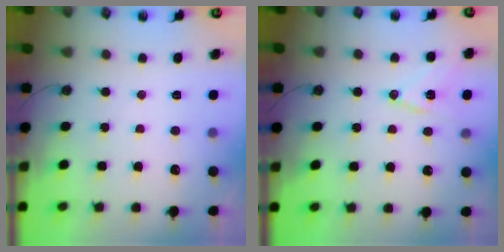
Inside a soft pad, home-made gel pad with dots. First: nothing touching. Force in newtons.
{"total": 10.6, "press": 10.2, "slide": 2.8}